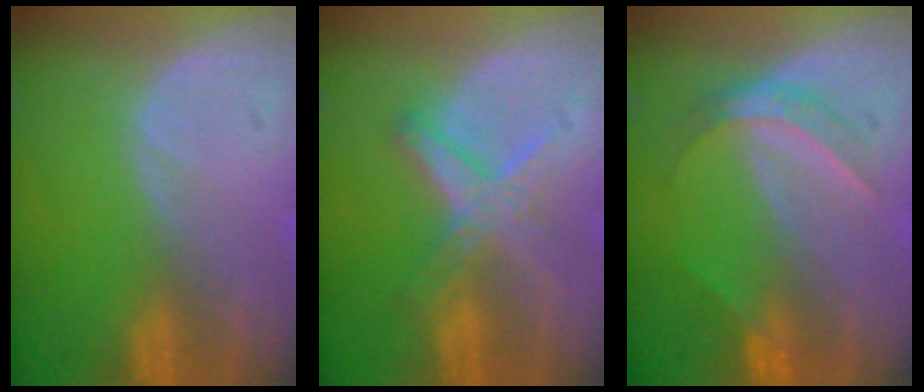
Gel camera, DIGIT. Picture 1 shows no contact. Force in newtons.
{"total": 6.0, "press": 5.4, "slide": 2.5}
{"total": 4.7, "press": 4.2, "slide": 2.1}